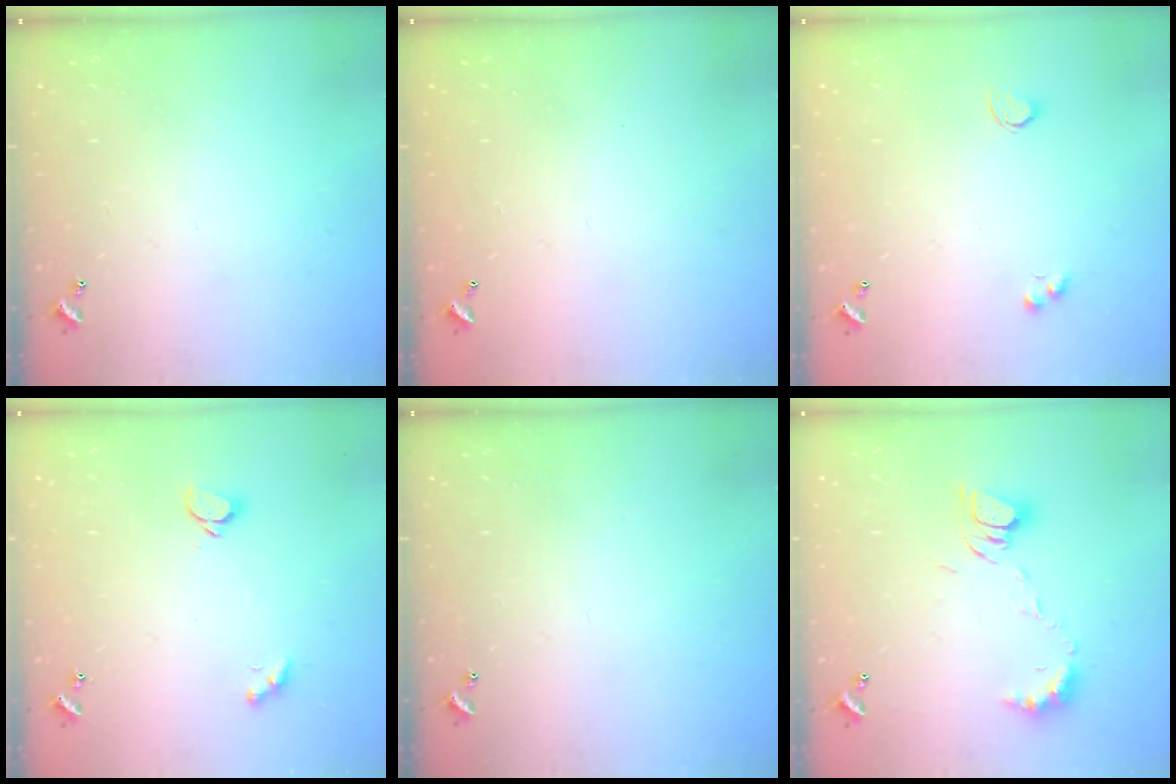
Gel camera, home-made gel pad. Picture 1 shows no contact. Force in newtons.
{"total": 2.8, "press": 2.8, "slide": 0.1}
{"total": 1.9, "press": 1.5, "slide": 1.1}
{"total": 1.8, "press": 1.6, "slide": 0.8}
{"total": 0.0}
{"total": 8.2, "press": 8.1, "slide": 0.8}